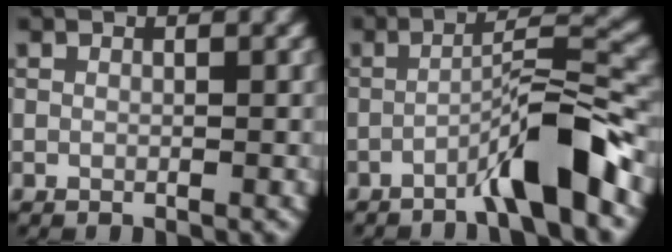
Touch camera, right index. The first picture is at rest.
{"total": 6.4, "force": [-3.5, 0.5, 5.4], "torque": [-0.082, 0.022, -0.069]}